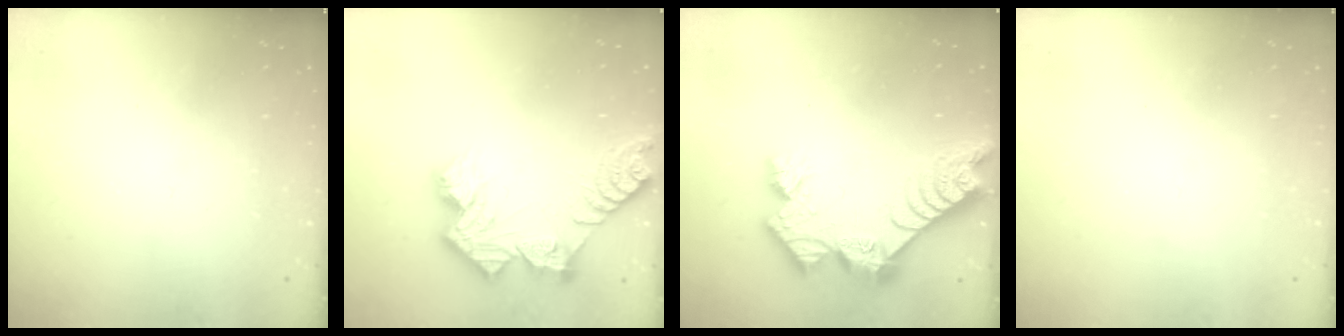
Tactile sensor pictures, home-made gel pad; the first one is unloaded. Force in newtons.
{"total": 12.9, "press": 12.9, "slide": 1.1}
{"total": 14.1, "press": 14.0, "slide": 1.4}
{"total": 0.0}